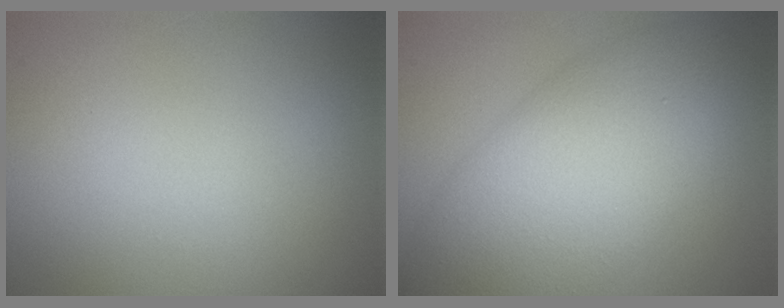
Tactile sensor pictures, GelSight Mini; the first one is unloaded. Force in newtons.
{"total": 9.9, "press": 9.9, "slide": 0.4}